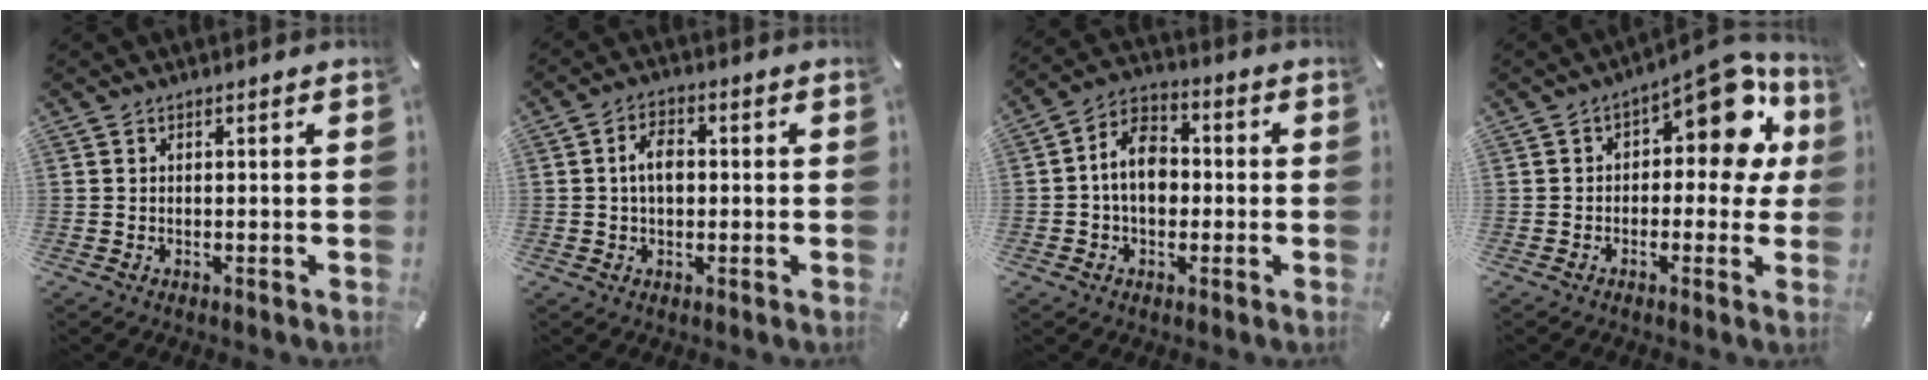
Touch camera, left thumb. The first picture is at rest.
{"total": 5.2, "force": [0.2, 3.4, 4.0], "torque": [-0.076, 0.004, -0.002]}
{"total": 9.1, "force": [-0.6, 6.7, 6.1], "torque": [-0.109, 0.015, -0.011]}
{"total": 12.9, "force": [5.3, 6.3, 9.9], "torque": [-0.130, -0.041, 0.089]}